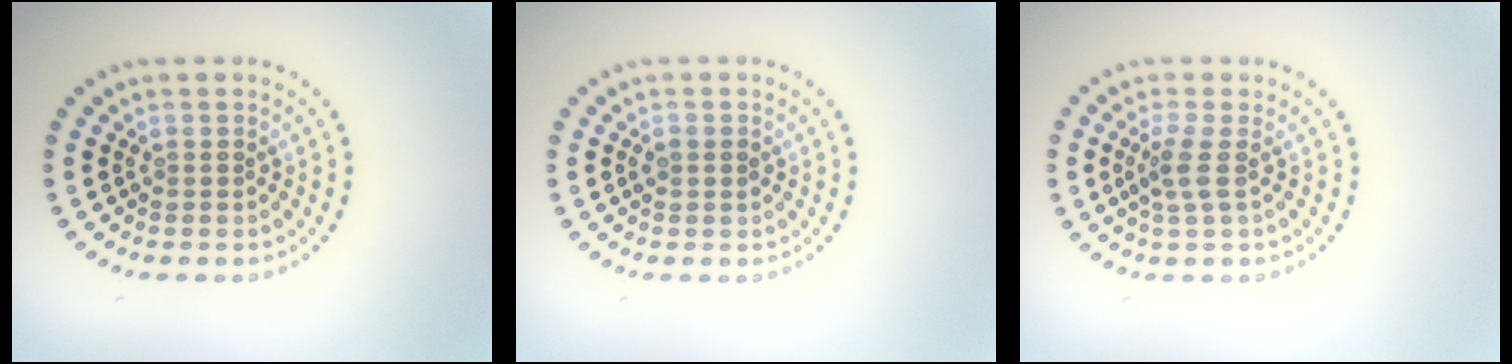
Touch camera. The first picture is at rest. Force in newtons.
{"total": 0.9, "press": 0.9, "slide": 0.1}
{"total": 1.9, "press": 1.4, "slide": 1.3}